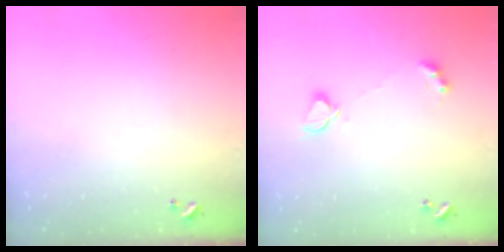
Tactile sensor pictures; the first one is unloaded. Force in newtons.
{"total": 2.5, "press": 2.4, "slide": 0.5}